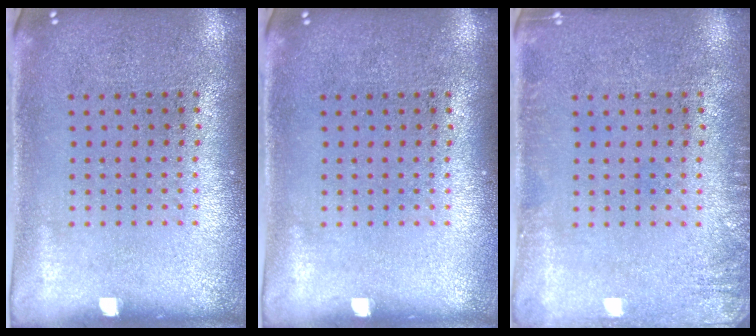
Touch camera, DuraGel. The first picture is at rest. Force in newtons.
{"total": 0.0}
{"total": 1.4, "press": 1.4, "slide": 0.3}